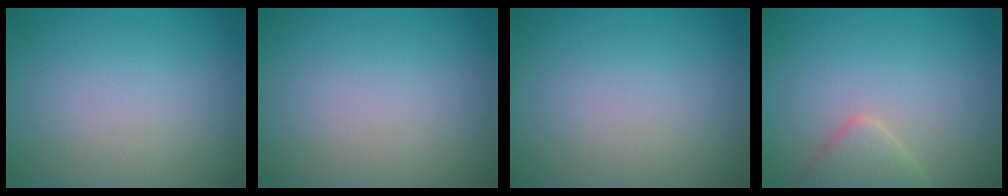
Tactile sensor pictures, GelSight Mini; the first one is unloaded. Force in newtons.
{"total": 0.0}
{"total": 0.0}
{"total": 2.8, "press": 2.8, "slide": 0.1}